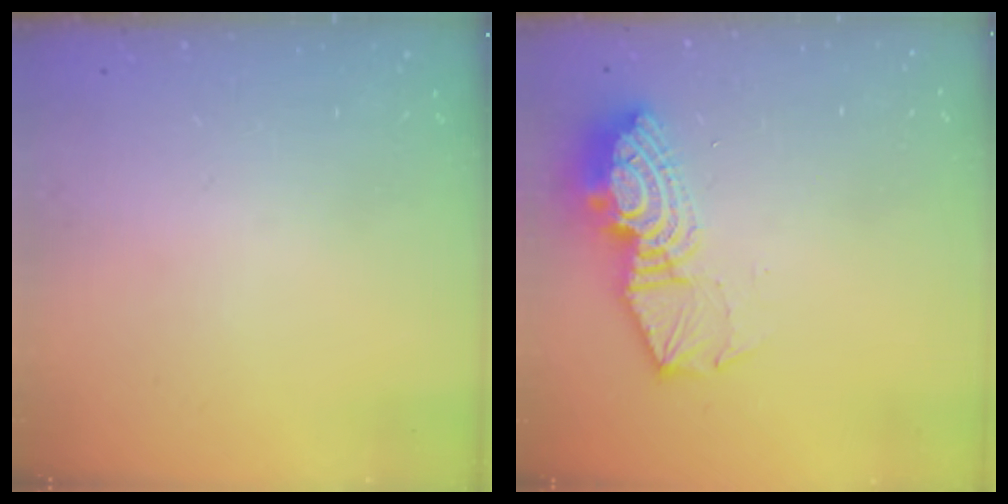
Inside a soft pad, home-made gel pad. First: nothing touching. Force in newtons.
{"total": 13.6, "press": 13.5, "slide": 1.2}